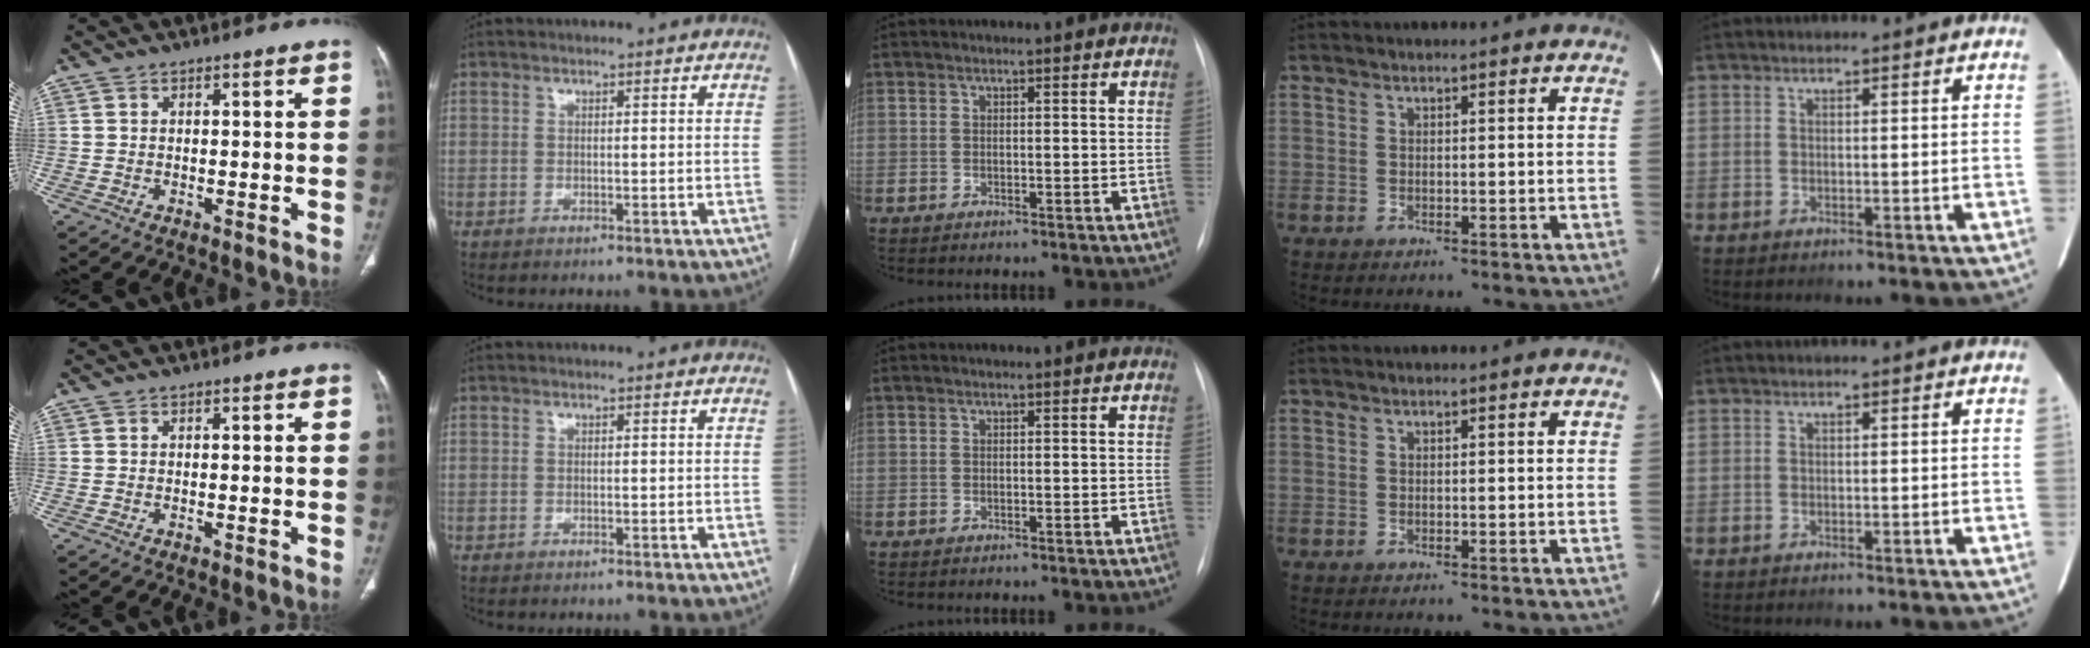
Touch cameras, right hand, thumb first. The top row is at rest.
{}